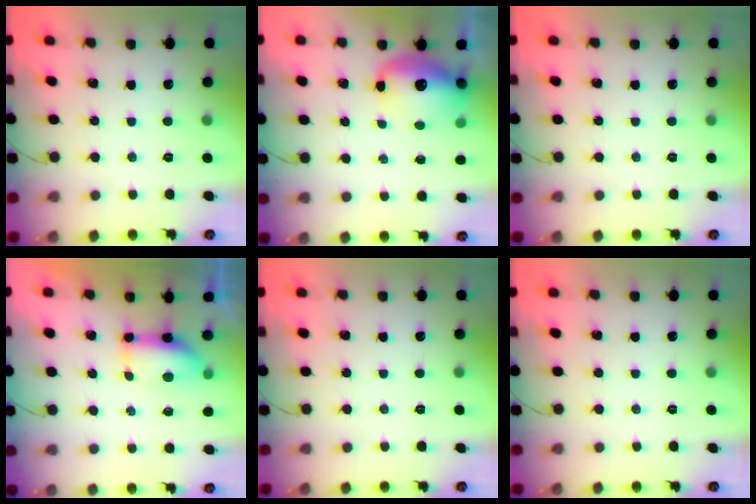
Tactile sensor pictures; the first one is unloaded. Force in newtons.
{"total": 12.6, "press": 12.3, "slide": 2.5}
{"total": 0.0}
{"total": 9.5, "press": 7.8, "slide": 5.3}
{"total": 0.0}
{"total": 0.0}